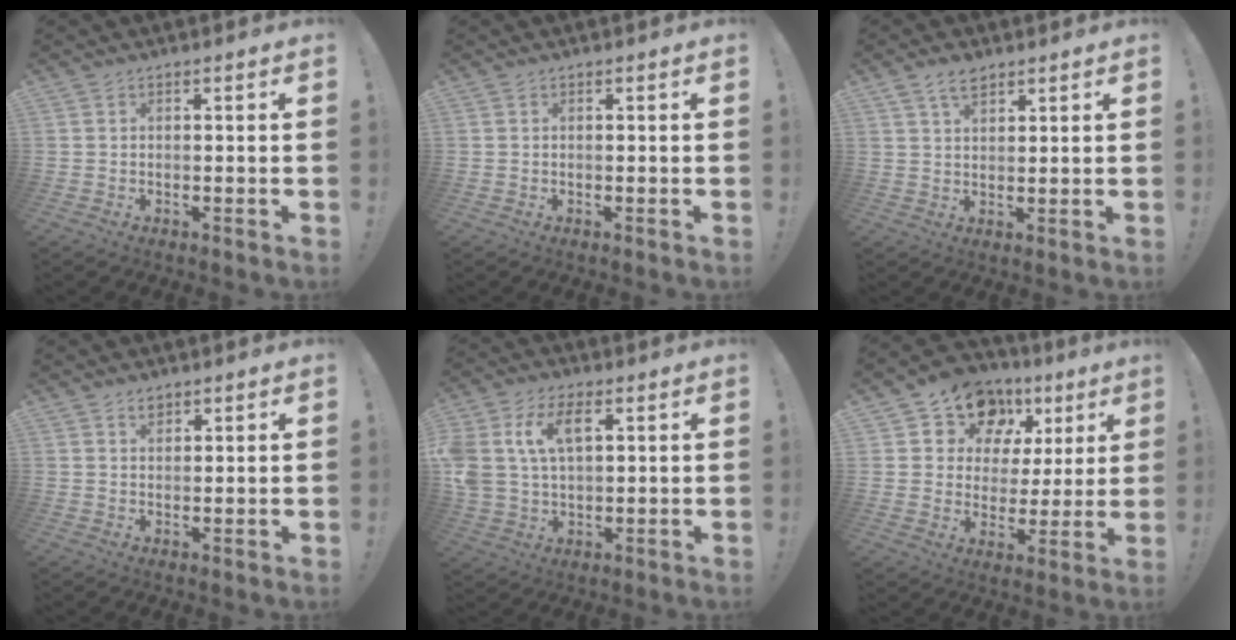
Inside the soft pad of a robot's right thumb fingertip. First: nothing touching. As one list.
[{"total": 0.0}, {"total": 4.6, "force": [3.3, 2.3, 2.1], "torque": [-0.041, -0.009, 0.062]}, {"total": 2.4, "force": [1.9, 1.3, 0.6], "torque": [0.001, -0.009, 0.032]}, {"total": 11.2, "force": [4.2, 7.0, 7.7], "torque": [-0.158, 0.000, 0.076]}, {"total": 12.9, "force": [7.8, 9.2, 4.7], "torque": [-0.076, -0.048, 0.146]}]